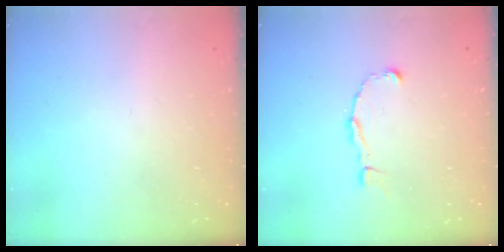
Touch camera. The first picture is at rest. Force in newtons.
{"total": 2.5, "press": 2.5, "slide": 0.2}